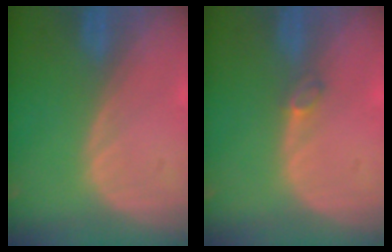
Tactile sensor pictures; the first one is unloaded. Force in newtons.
{"total": 1.4, "press": 1.3, "slide": 0.3}